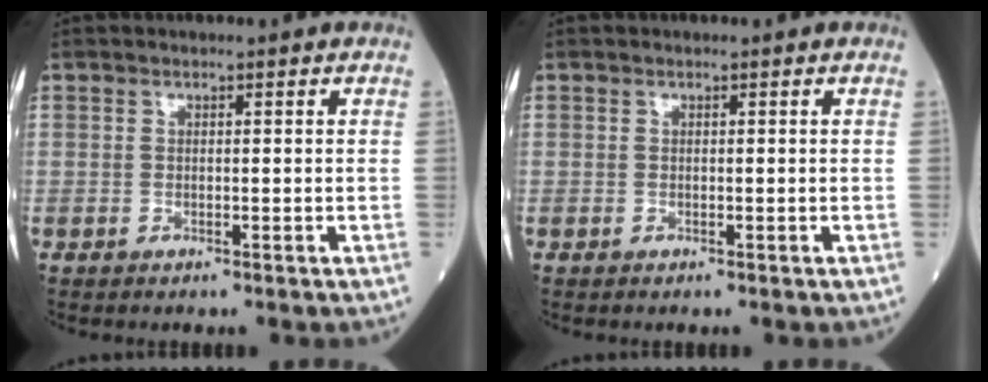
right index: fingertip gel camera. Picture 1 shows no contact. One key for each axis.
{"total": 0.0}